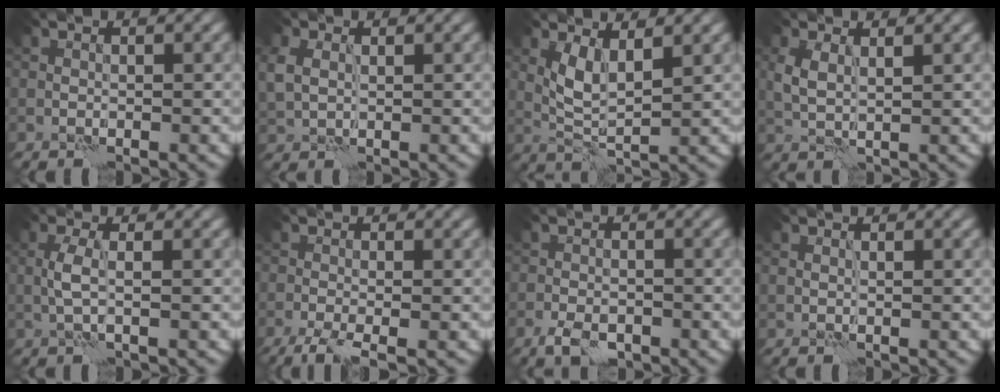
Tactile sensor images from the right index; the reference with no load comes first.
{"total": 2.6, "force": [0.8, 1.9, 1.5], "torque": [-0.052, 0.007, 0.017]}
{"total": 3.1, "force": [1.4, 0.9, 2.6], "torque": [-0.059, -0.005, 0.032]}
{"total": 2.4, "force": [1.0, 1.1, 1.9], "torque": [-0.051, 0.002, 0.023]}
{"total": 1.6, "force": [-0.1, 0.0, 1.6], "torque": [-0.040, 0.006, -0.003]}
{"total": 3.3, "force": [-2.2, 0.5, 2.4], "torque": [-0.053, -0.005, -0.049]}
{"total": 2.8, "force": [-1.9, 1.3, 1.7], "torque": [-0.029, -0.002, -0.037]}
{"total": 0.0}